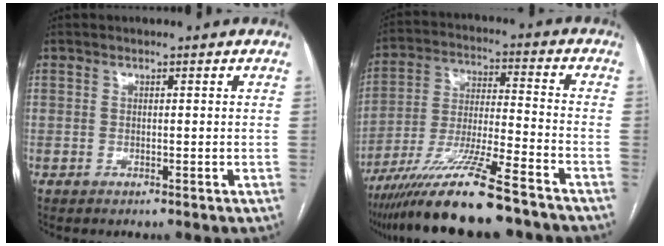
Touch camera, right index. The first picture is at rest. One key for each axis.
{"total": 16.2, "fx": -12.8, "fy": 0.2, "fz": 10.0, "tx": -0.201, "ty": -0.027, "tz": -0.223}